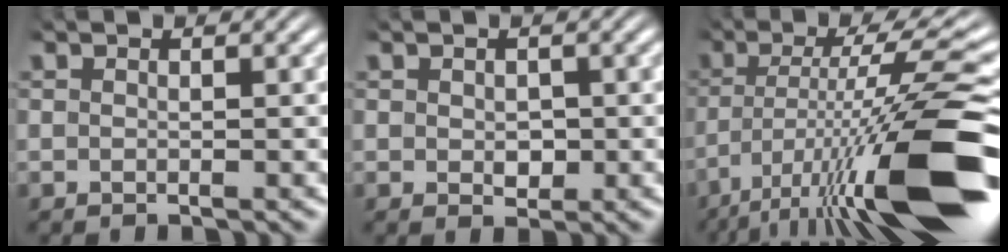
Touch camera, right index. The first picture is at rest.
{"total": 1.2, "force": [0.0, 0.9, 0.8], "torque": [-0.015, -0.014, 0.010]}
{"total": 11.7, "force": [-2.7, 2.7, 11.0], "torque": [-0.159, -0.010, -0.028]}